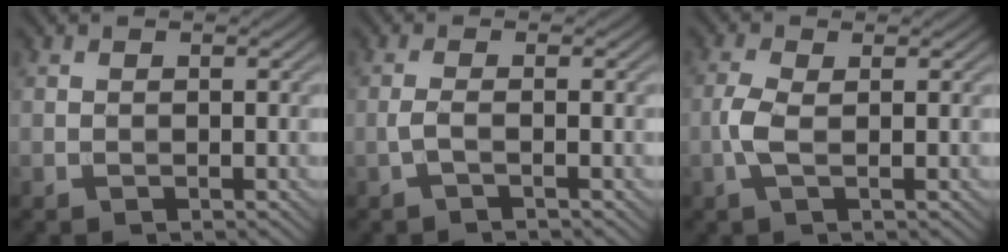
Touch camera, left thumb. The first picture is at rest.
{"total": 1.6, "force": [-0.5, 0.3, 1.5], "torque": [-0.027, 0.008, -0.021]}
{"total": 2.8, "force": [-0.3, 0.8, 2.6], "torque": [-0.067, 0.003, -0.011]}